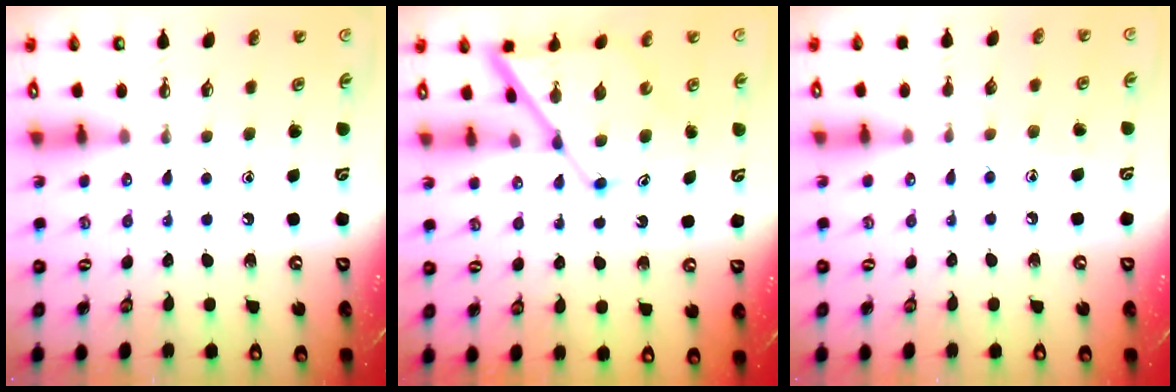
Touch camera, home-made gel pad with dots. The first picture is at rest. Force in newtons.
{"total": 11.0, "press": 10.9, "slide": 1.0}
{"total": 6.9, "press": 6.9, "slide": 0.7}